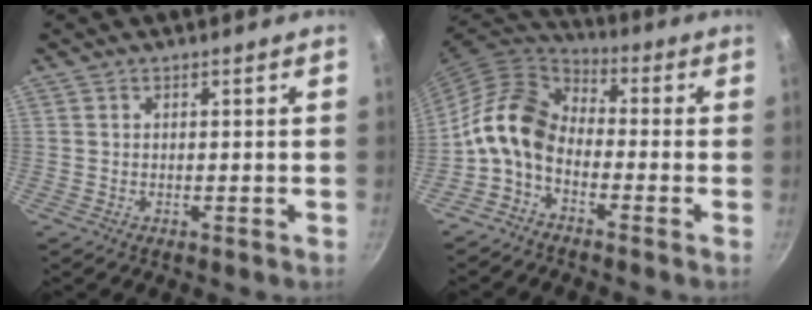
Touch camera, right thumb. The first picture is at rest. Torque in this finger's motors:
{"motor_torque": [1.50, 2.24, 1.12, -1.27, 0.51]}